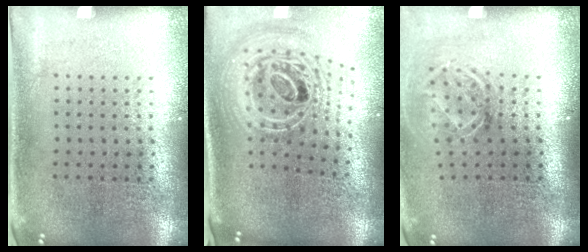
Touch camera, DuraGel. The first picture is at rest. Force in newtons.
{"total": 2.8, "press": 1.9, "slide": 2.0}
{"total": 1.8, "press": 1.3, "slide": 1.2}